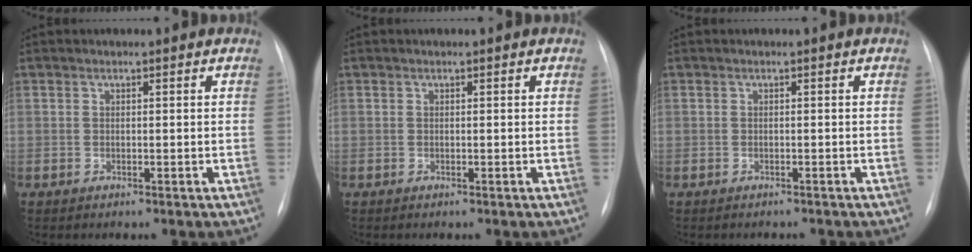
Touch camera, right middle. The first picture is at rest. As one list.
[{"total": 0.0}, {"total": 1.6, "force": [-1.4, 0.8, 0.0], "torque": [-0.002, 0.000, -0.019]}]